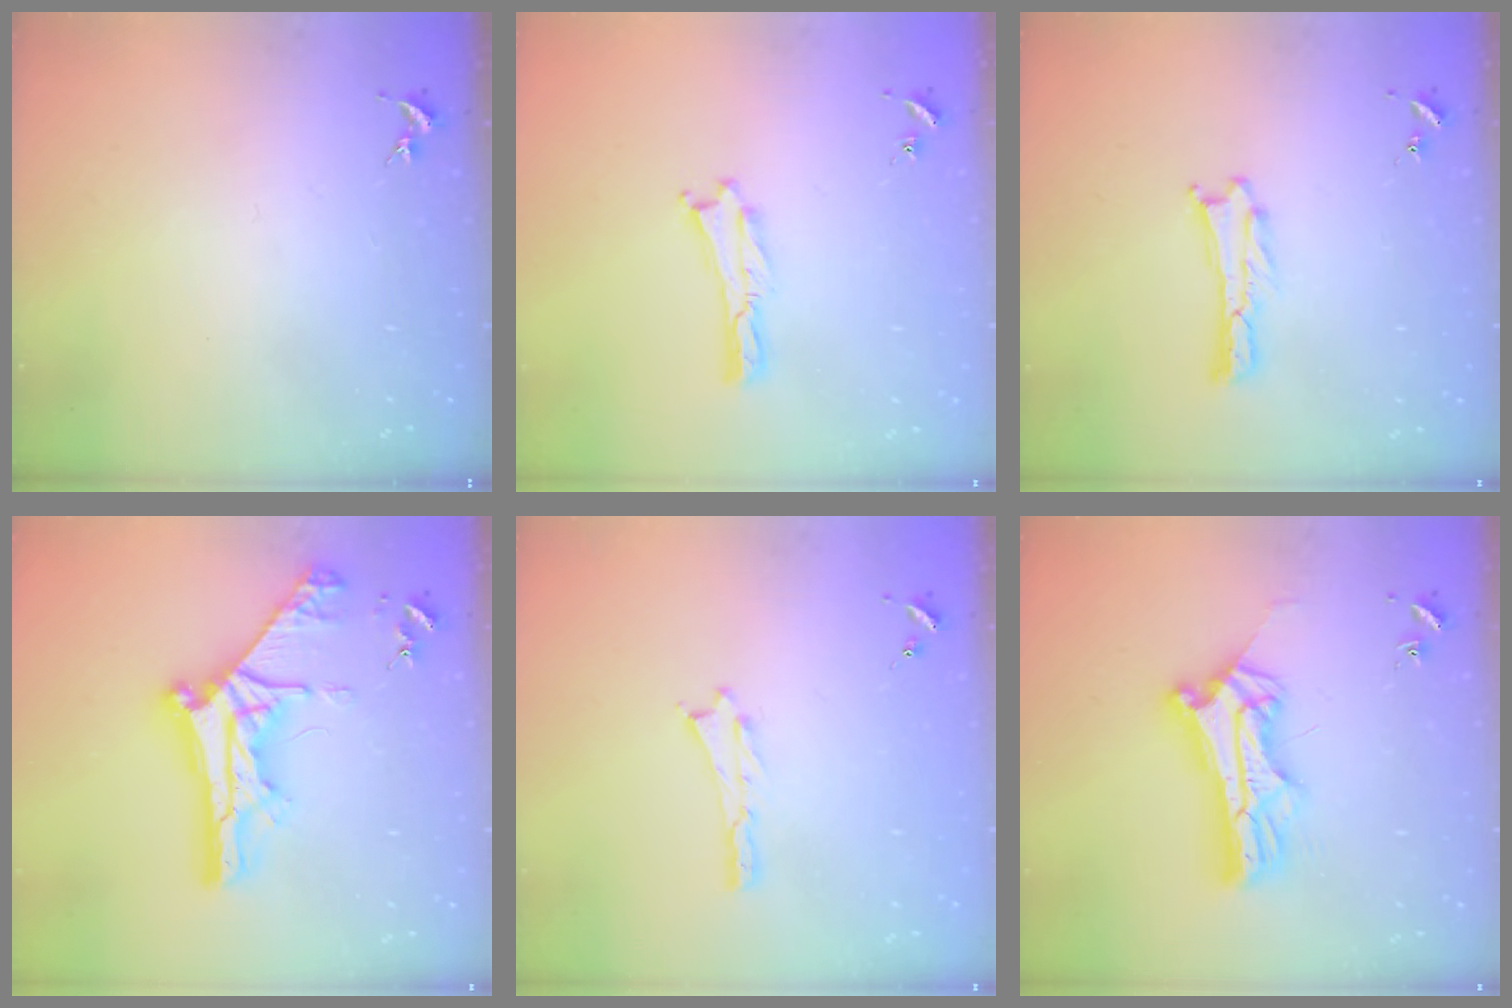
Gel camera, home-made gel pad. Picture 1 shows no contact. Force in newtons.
{"total": 0.0}
{"total": 0.0}
{"total": 10.1, "press": 10.1, "slide": 1.0}
{"total": 0.0}
{"total": 10.9, "press": 10.9, "slide": 0.8}